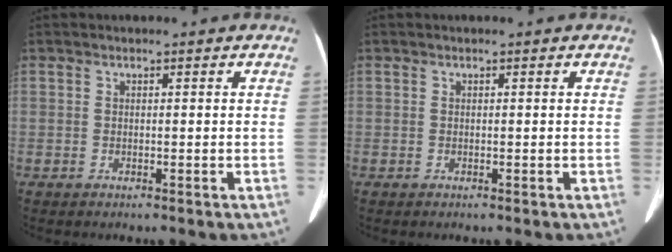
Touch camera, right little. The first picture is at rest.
{"total": 0.0}